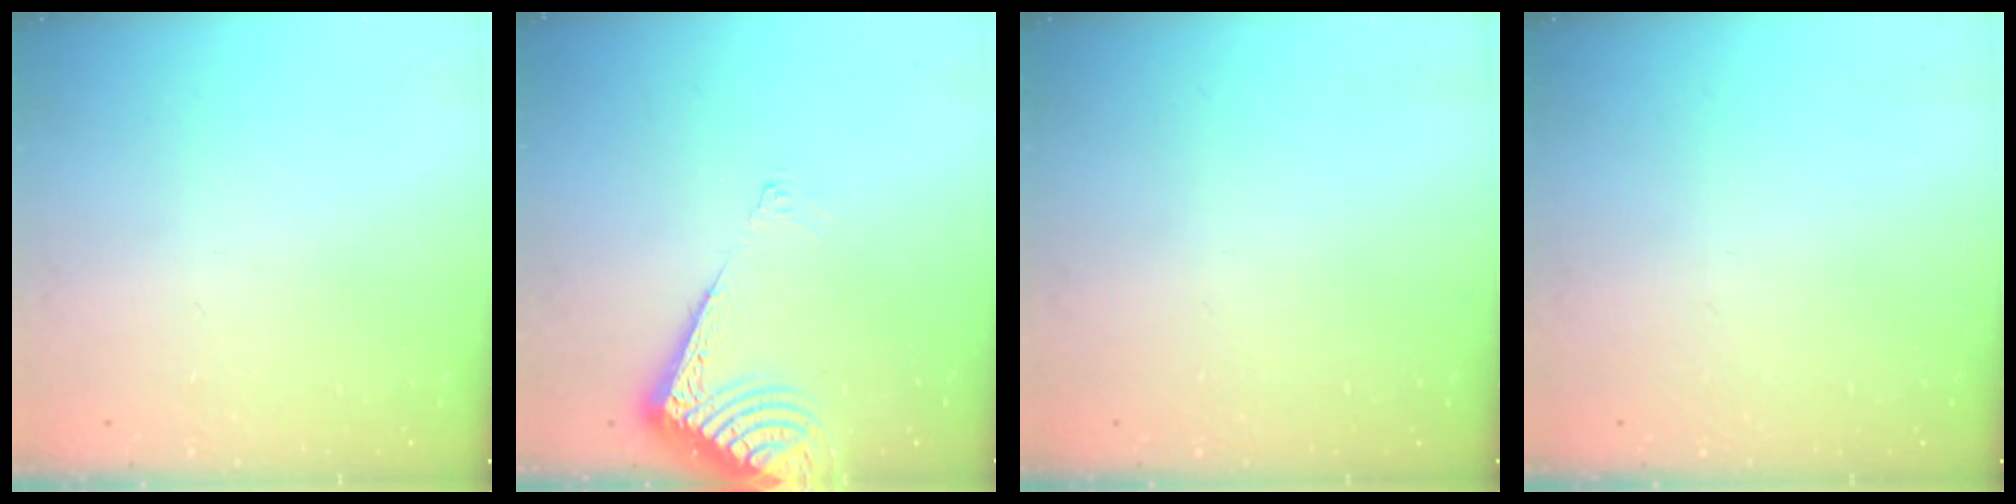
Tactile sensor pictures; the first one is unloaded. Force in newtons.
{"total": 8.8, "press": 8.7, "slide": 1.6}
{"total": 0.0}
{"total": 0.0}